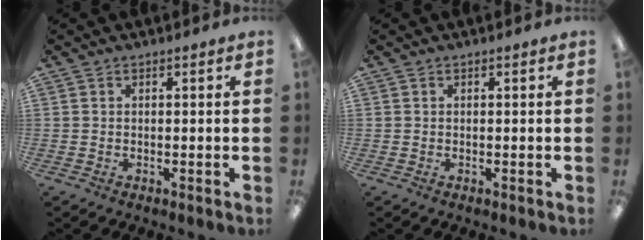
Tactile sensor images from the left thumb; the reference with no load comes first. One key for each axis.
{"total": 0.0}